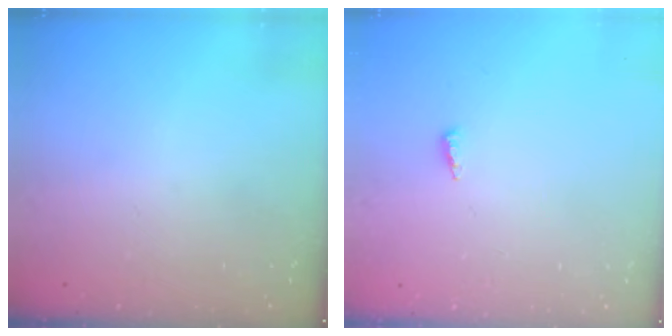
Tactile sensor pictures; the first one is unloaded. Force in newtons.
{"total": 3.7, "press": 3.6, "slide": 0.4}